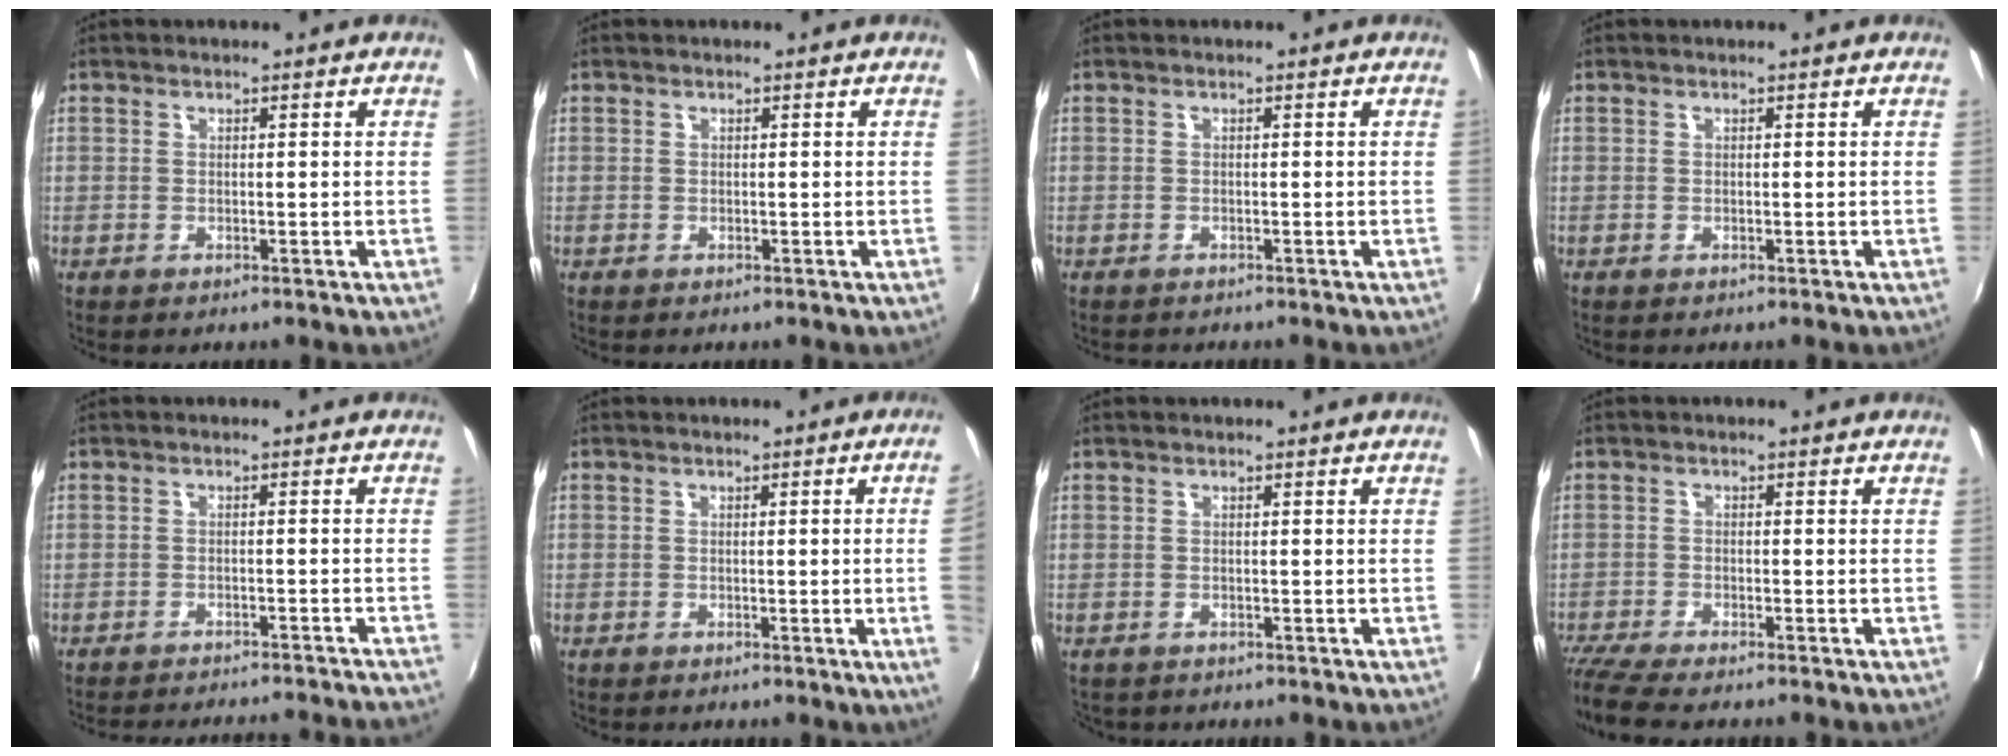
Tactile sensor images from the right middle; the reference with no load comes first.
{"total": 0.0}
{"total": 1.1, "force": [-1.0, 0.1, 0.4], "torque": [-0.006, -0.007, -0.015]}
{"total": 0.0}
{"total": 16.6, "force": [-15.3, 1.4, 6.2], "torque": [-0.119, -0.018, -0.201]}
{"total": 4.3, "force": [0.0, -2.0, 3.8], "torque": [-0.063, -0.014, 0.004]}
{"total": 1.6, "force": [-1.3, 0.9, 0.3], "torque": [-0.011, -0.004, -0.019]}
{"total": 7.1, "force": [-6.4, 0.4, 3.1], "torque": [-0.083, -0.034, -0.112]}